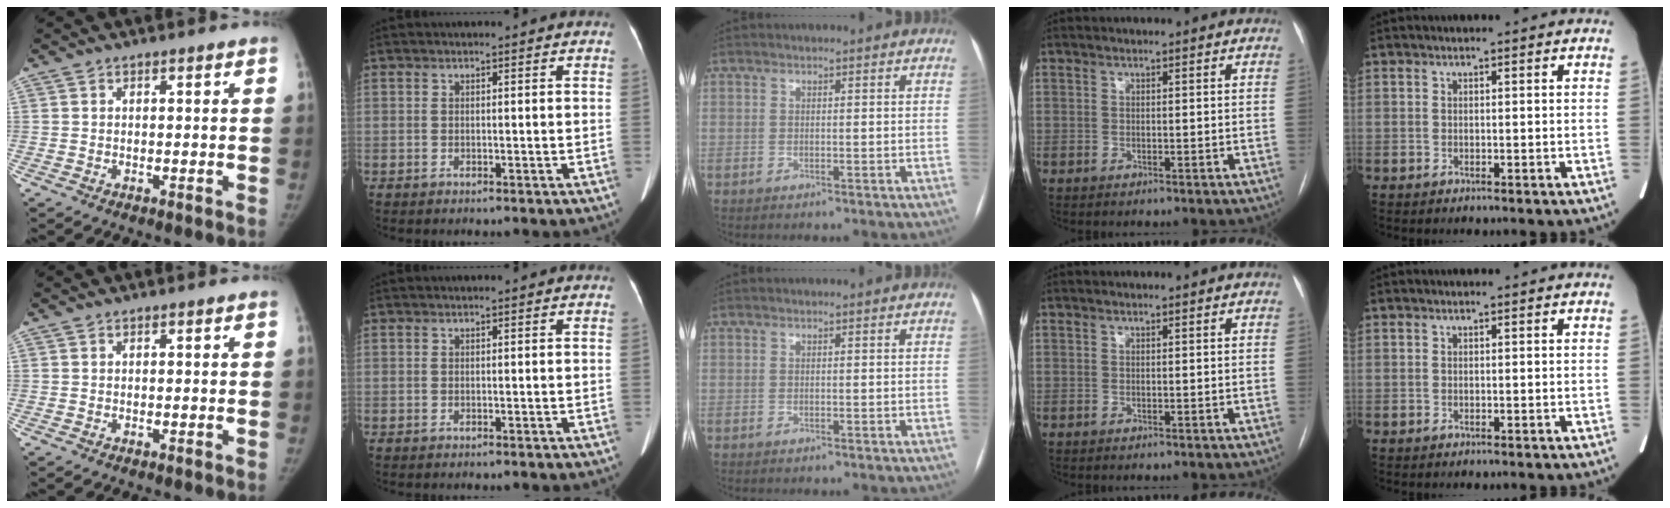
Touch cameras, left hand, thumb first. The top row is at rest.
{}